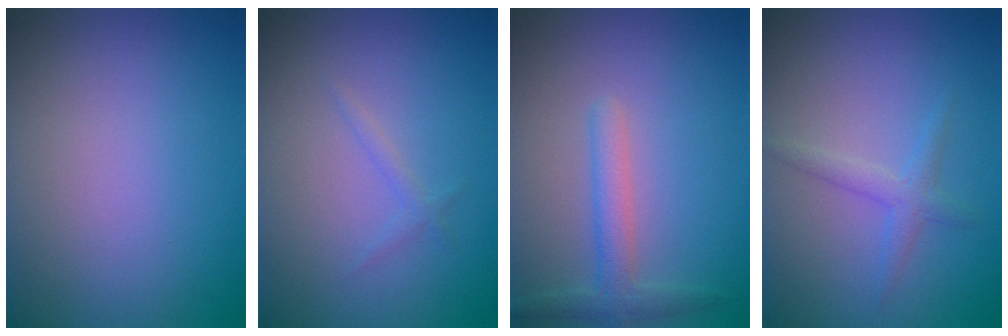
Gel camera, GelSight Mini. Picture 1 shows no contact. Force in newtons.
{"total": 0.8, "press": 0.8, "slide": 0.0}
{"total": 2.4, "press": 2.4, "slide": 0.2}
{"total": 1.7, "press": 1.7, "slide": 0.1}